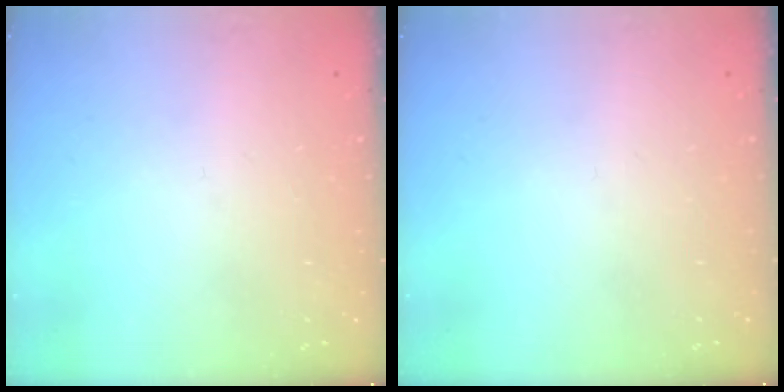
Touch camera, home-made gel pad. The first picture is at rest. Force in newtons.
{"total": 0.0}